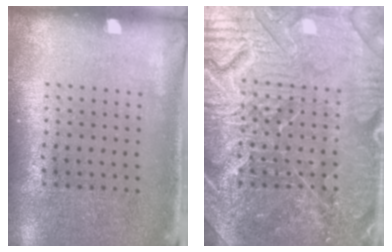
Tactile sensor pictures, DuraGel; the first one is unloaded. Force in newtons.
{"total": 6.0, "press": 5.9, "slide": 0.7}